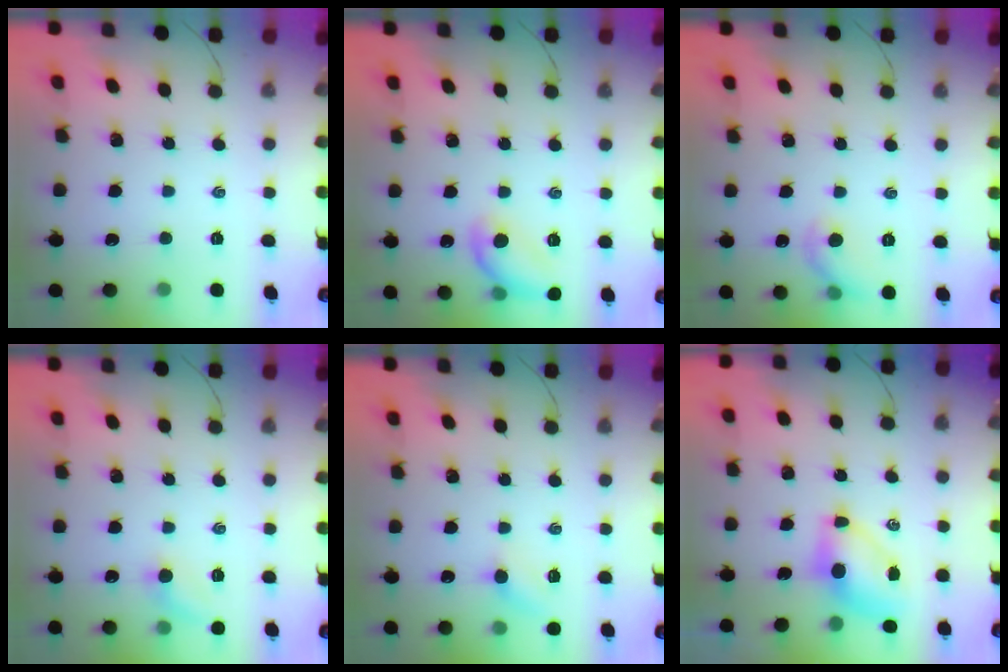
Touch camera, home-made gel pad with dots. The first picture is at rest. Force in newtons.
{"total": 11.2, "press": 11.1, "slide": 0.4}
{"total": 6.3, "press": 6.2, "slide": 1.1}
{"total": 6.1, "press": 5.9, "slide": 1.3}
{"total": 4.0, "press": 3.9, "slide": 1.2}
{"total": 6.9, "press": 6.8, "slide": 0.8}